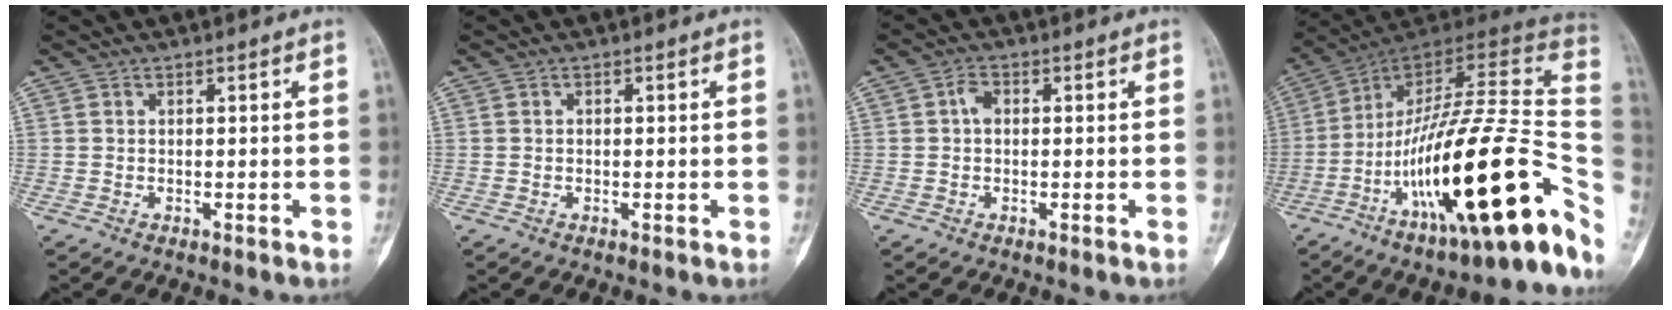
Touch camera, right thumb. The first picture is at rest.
{"total": 0.0}
{"total": 2.2, "force": [0.1, 1.5, 1.7], "torque": [-0.026, 0.007, -0.003]}
{"total": 32.9, "force": [-10.4, 7.7, 30.2], "torque": [-0.404, 0.051, -0.169]}